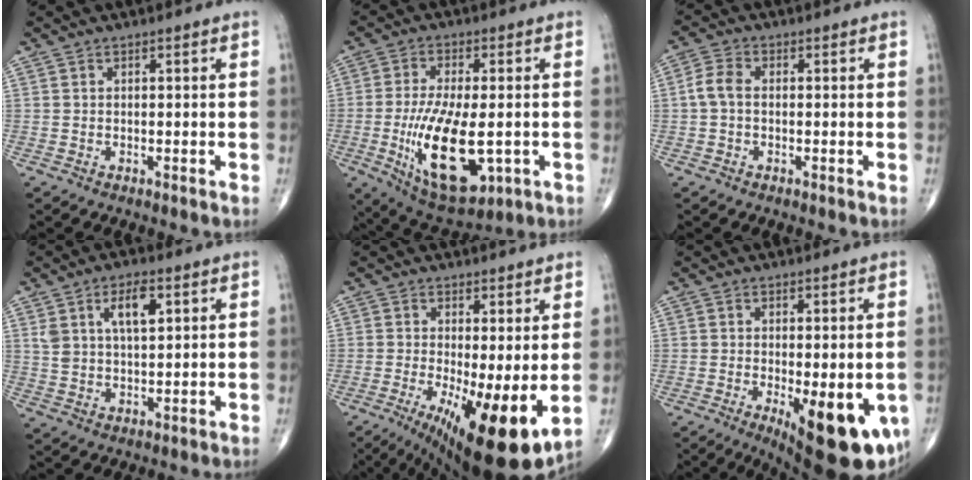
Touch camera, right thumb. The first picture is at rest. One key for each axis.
{"total": 17.2, "fx": -3.5, "fy": 7.3, "fz": 15.2, "tx": -0.270, "ty": -0.016, "tz": -0.042}
{"total": 3.8, "fx": -0.2, "fy": 2.4, "fz": 2.9, "tx": -0.062, "ty": 0.010, "tz": -0.011}
{"total": 7.4, "fx": 3.1, "fy": 3.3, "fz": 5.8, "tx": -0.096, "ty": -0.010, "tz": 0.059}
{"total": 14.7, "fx": -2.9, "fy": 4.1, "fz": 13.8, "tx": -0.206, "ty": -0.022, "tz": -0.028}
{"total": 15.5, "fx": -5.0, "fy": 5.3, "fz": 13.7, "tx": -0.147, "ty": -0.021, "tz": -0.056}